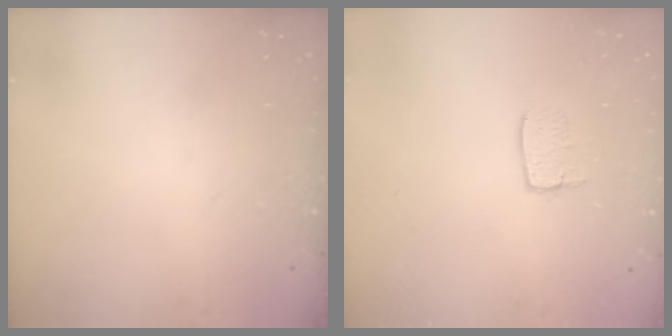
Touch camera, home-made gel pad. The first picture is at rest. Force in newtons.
{"total": 6.0, "press": 6.0, "slide": 0.5}